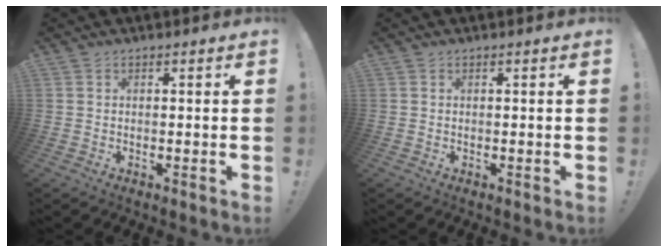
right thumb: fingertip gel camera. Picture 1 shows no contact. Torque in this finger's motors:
{"motor_torque": [-0.02, -0.02, 0.00, 0.00, 0.00]}